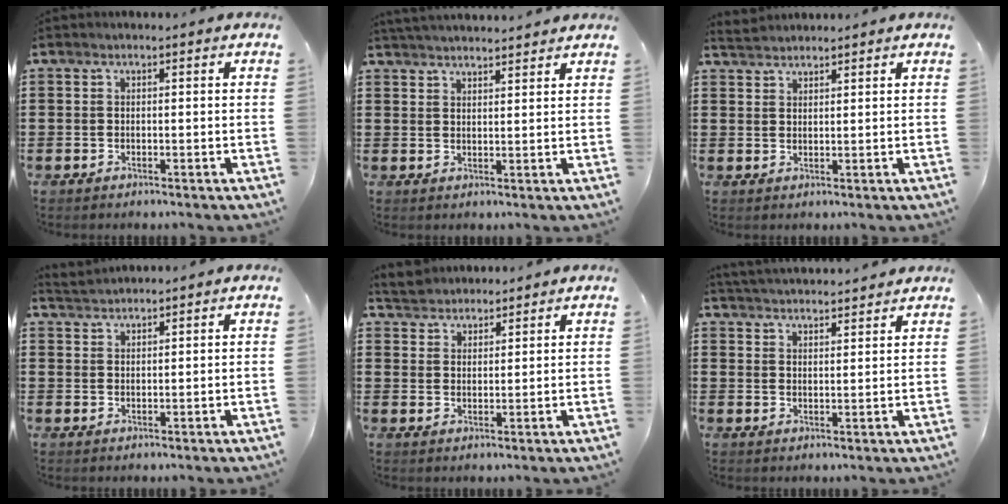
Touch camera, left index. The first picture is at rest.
{"total": 3.0, "force": [3.0, -0.2, 0.2], "torque": [-0.013, -0.006, 0.057]}
{"total": 2.2, "force": [2.2, 0.3, 0.1], "torque": [-0.008, 0.003, 0.044]}
{"total": 2.2, "force": [2.2, 0.0, 0.0], "torque": [-0.006, 0.001, 0.044]}
{"total": 3.5, "force": [3.3, 1.2, -0.3], "torque": [-0.009, -0.004, 0.062]}
{"total": 3.4, "force": [3.4, -0.2, 0.0], "torque": [-0.012, -0.015, 0.062]}